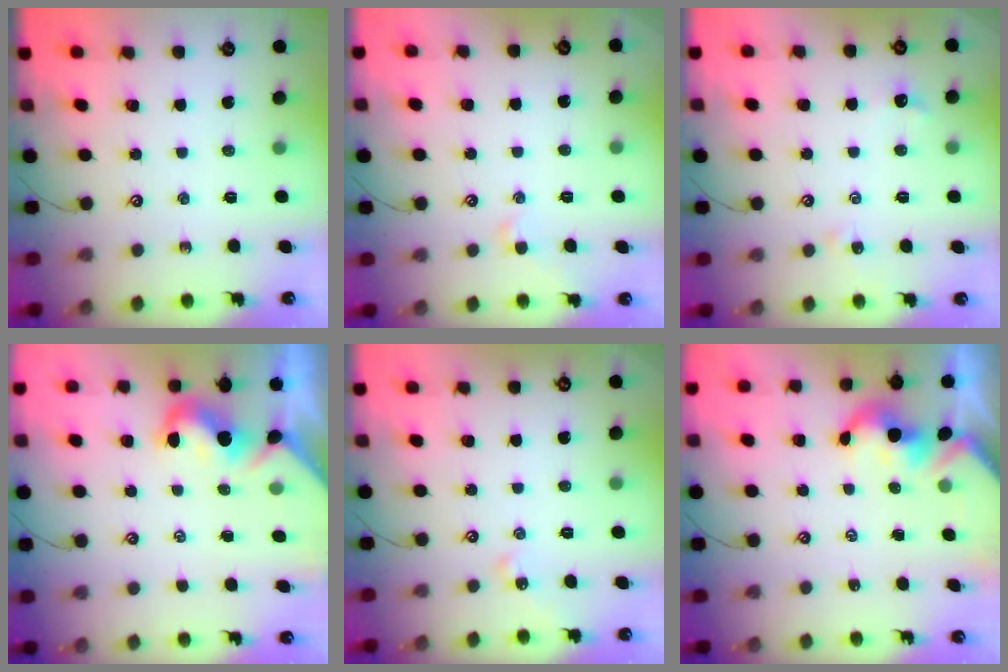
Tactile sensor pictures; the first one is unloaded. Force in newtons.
{"total": 0.6, "press": 0.3, "slide": 0.5}
{"total": 1.8, "press": 1.7, "slide": 0.5}
{"total": 1.8, "press": 1.8, "slide": 0.6}
{"total": 4.5, "press": 4.4, "slide": 0.6}
{"total": 2.7, "press": 2.7, "slide": 0.1}